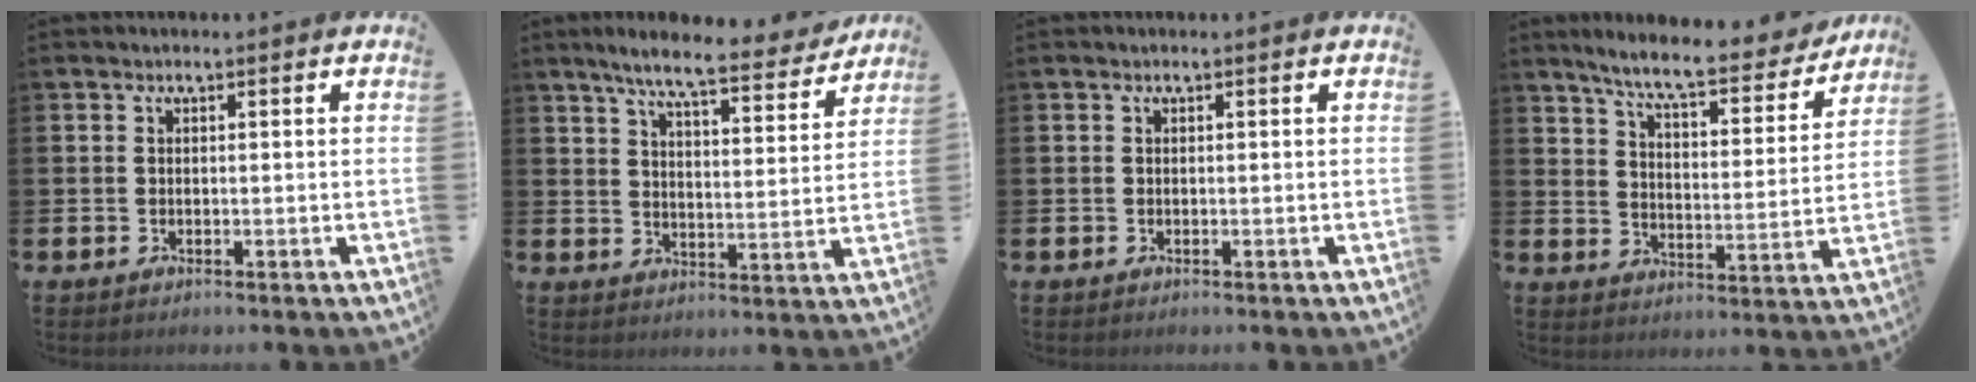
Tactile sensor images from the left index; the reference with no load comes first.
{"total": 7.9, "force": [7.1, 0.8, 3.5], "torque": [-0.081, -0.036, 0.120]}
{"total": 0.0}
{"total": 8.1, "force": [7.3, 1.1, 3.3], "torque": [-0.091, -0.043, 0.124]}